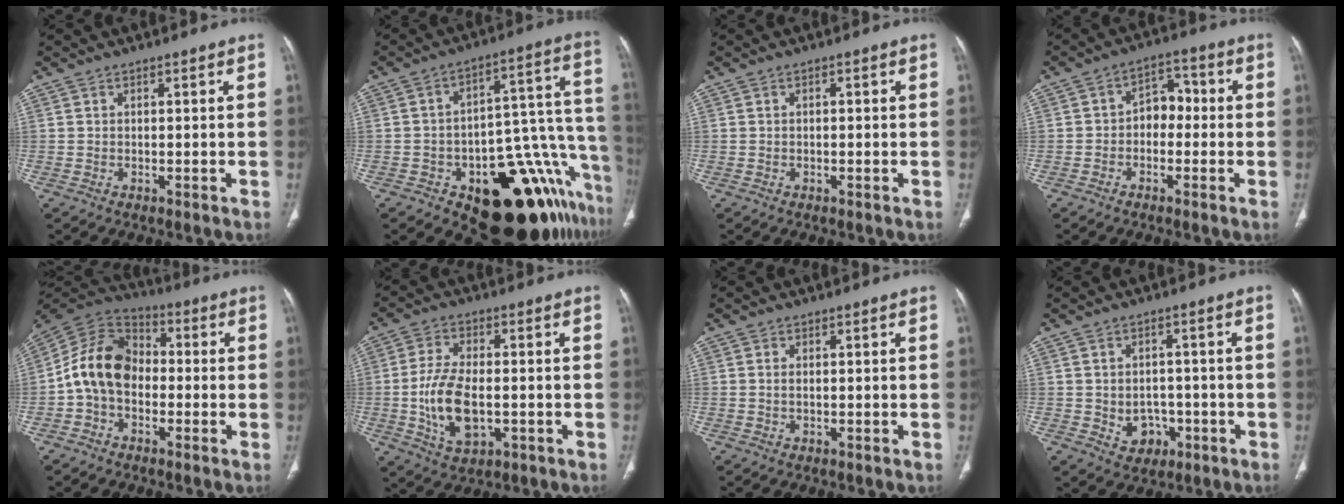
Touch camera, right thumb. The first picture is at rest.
{"total": 24.8, "force": [-12.8, 11.1, 18.2], "torque": [-0.116, 0.106, -0.167]}
{"total": 0.7, "force": [0.0, 0.3, 0.6], "torque": [-0.013, 0.002, 0.001]}
{"total": 5.9, "force": [-0.9, 4.4, 3.9], "torque": [-0.031, 0.031, -0.029]}
{"total": 12.5, "force": [-1.7, 9.2, 8.2], "torque": [-0.141, 0.037, -0.046]}
{"total": 11.3, "force": [-1.8, 6.0, 9.5], "torque": [-0.182, -0.001, -0.027]}
{"total": 0.9, "force": [0.1, 0.4, 0.8], "torque": [-0.021, 0.002, 0.005]}
{"total": 5.7, "force": [-1.5, 4.7, 2.8], "torque": [-0.015, 0.014, -0.010]}